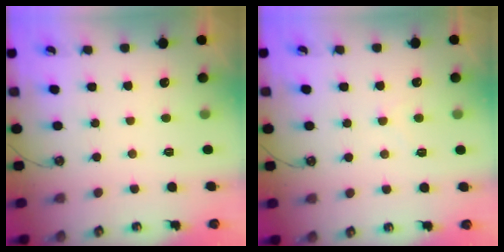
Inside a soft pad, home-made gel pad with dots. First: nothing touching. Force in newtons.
{"total": 0.8, "press": 0.8, "slide": 0.2}